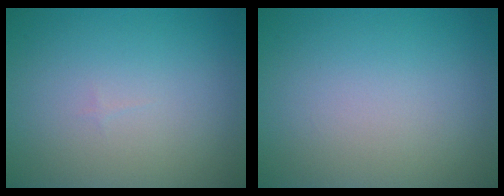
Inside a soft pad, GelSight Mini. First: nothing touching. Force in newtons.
{"total": 0.0}